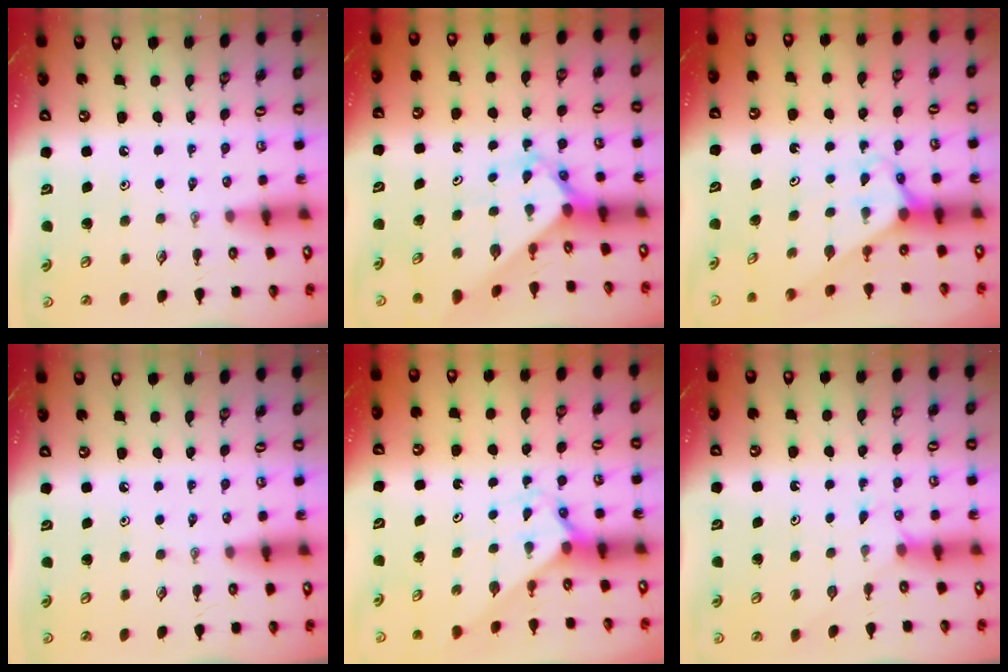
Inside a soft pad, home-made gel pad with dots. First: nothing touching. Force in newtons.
{"total": 2.5, "press": 2.5, "slide": 0.2}
{"total": 2.7, "press": 2.7, "slide": 0.1}
{"total": 0.0}
{"total": 2.1, "press": 2.1, "slide": 0.2}
{"total": 3.0, "press": 2.9, "slide": 0.4}